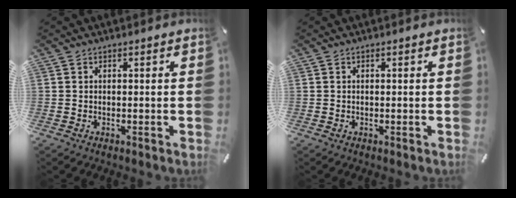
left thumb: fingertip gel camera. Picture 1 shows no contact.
{"total": 0.0}